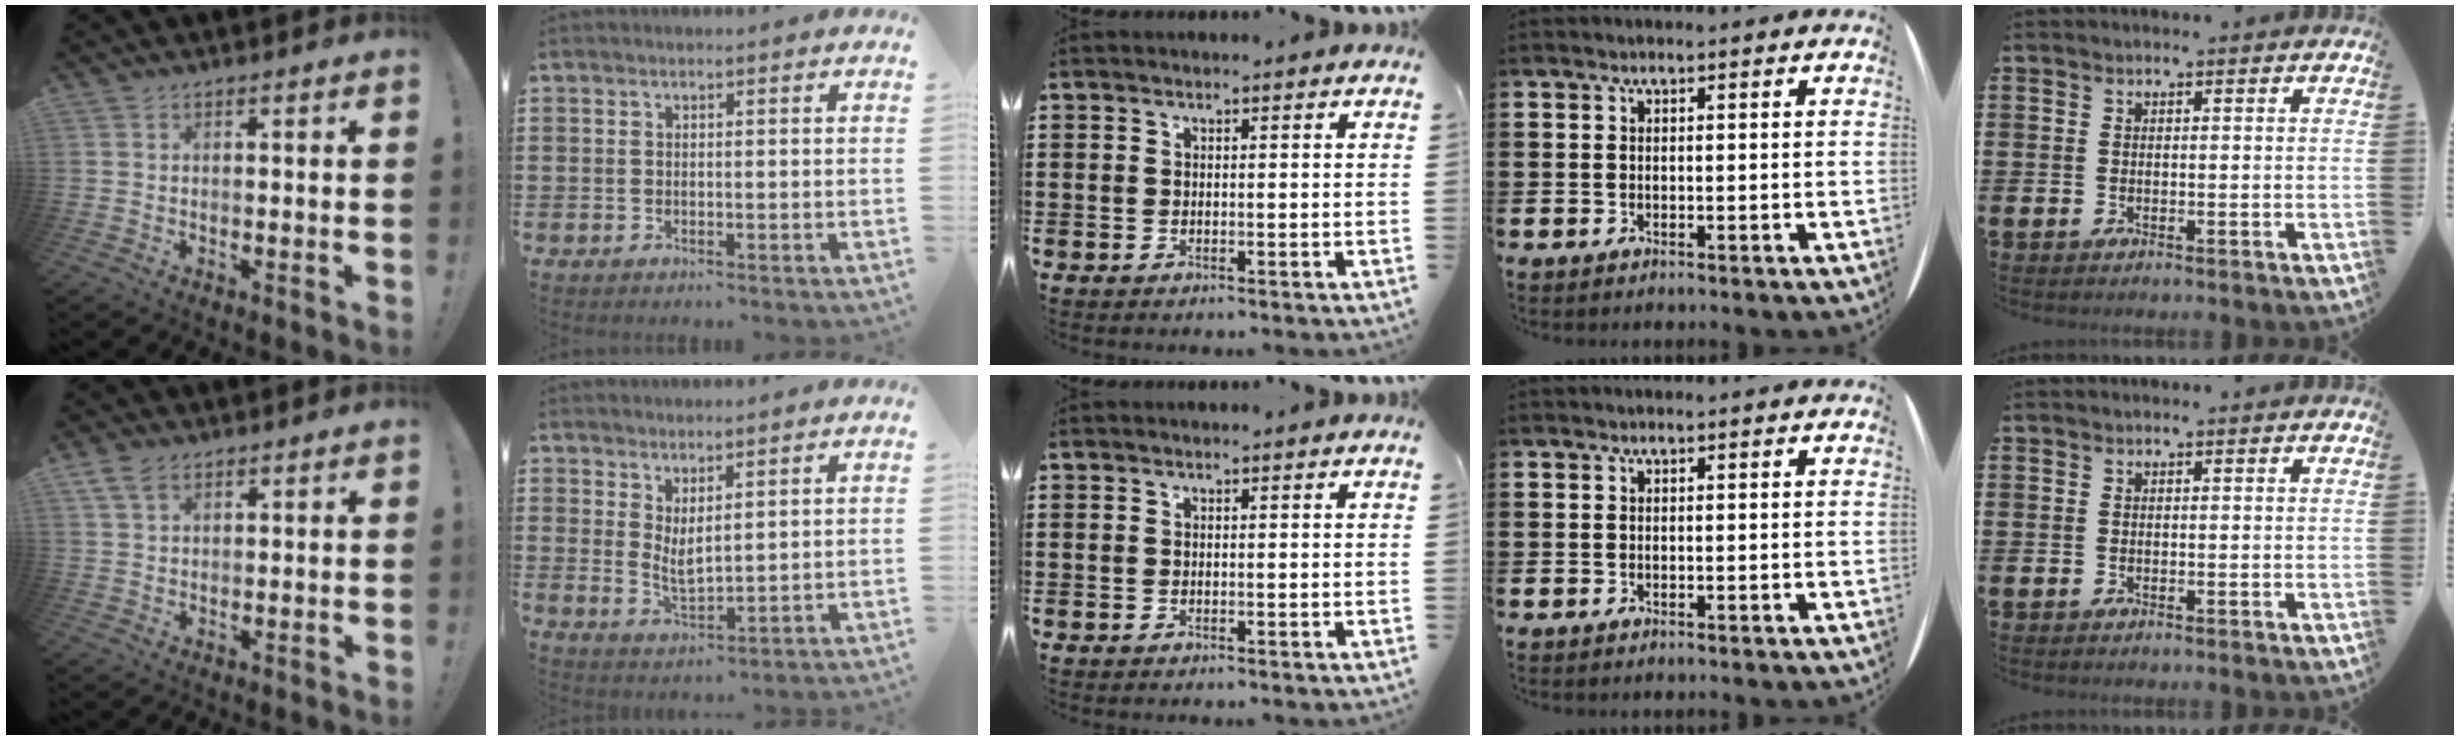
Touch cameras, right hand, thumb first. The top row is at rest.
{"thumb": {"total": 4.5, "force": [2.8, 2.4, 2.5], "torque": [-0.050, -0.008, 0.055]}, "index": {"total": 2.9, "force": [1.7, 0.9, 2.2], "torque": [-0.046, -0.004, 0.033]}}